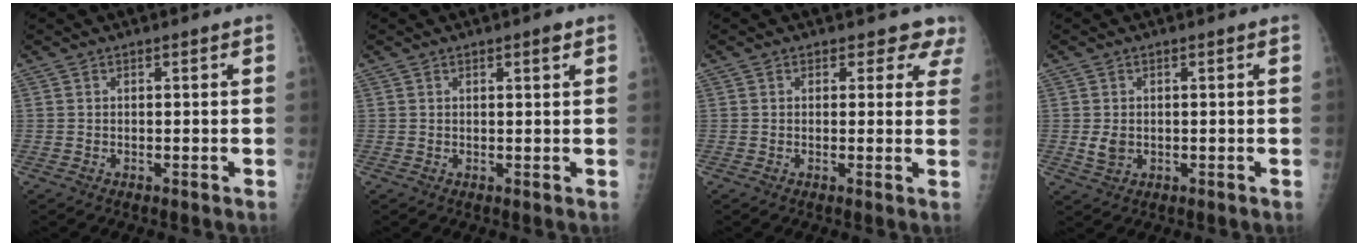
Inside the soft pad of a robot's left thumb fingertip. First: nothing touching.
{"total": 1.1, "force": [0.7, 0.3, 0.9], "torque": [-0.010, -0.002, 0.010]}
{"total": 4.5, "force": [3.6, 2.6, 0.3], "torque": [0.039, -0.016, 0.019]}
{"total": 2.7, "force": [-0.2, 2.1, 1.6], "torque": [-0.021, -0.003, 0.002]}